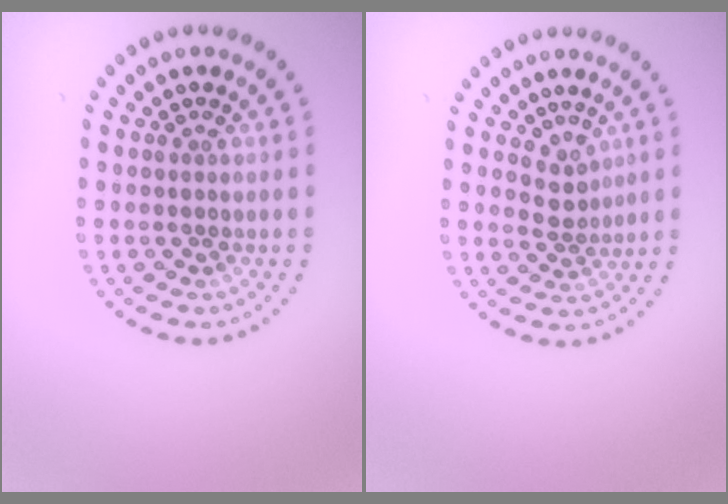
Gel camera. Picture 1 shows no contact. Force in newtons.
{"total": 2.0, "press": 1.3, "slide": 1.4}